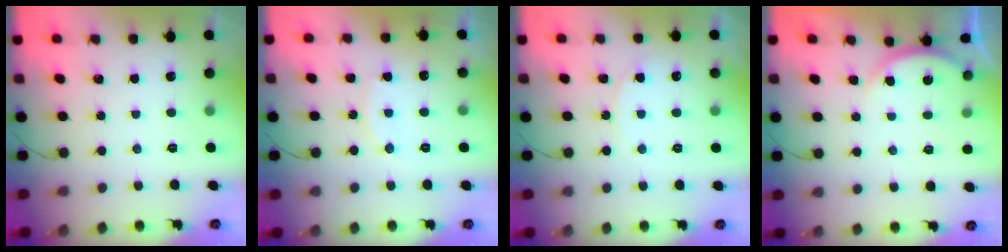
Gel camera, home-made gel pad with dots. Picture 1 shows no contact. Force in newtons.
{"total": 7.7, "press": 7.7, "slide": 0.4}
{"total": 4.4, "press": 4.4, "slide": 0.4}
{"total": 4.3, "press": 4.3, "slide": 0.5}